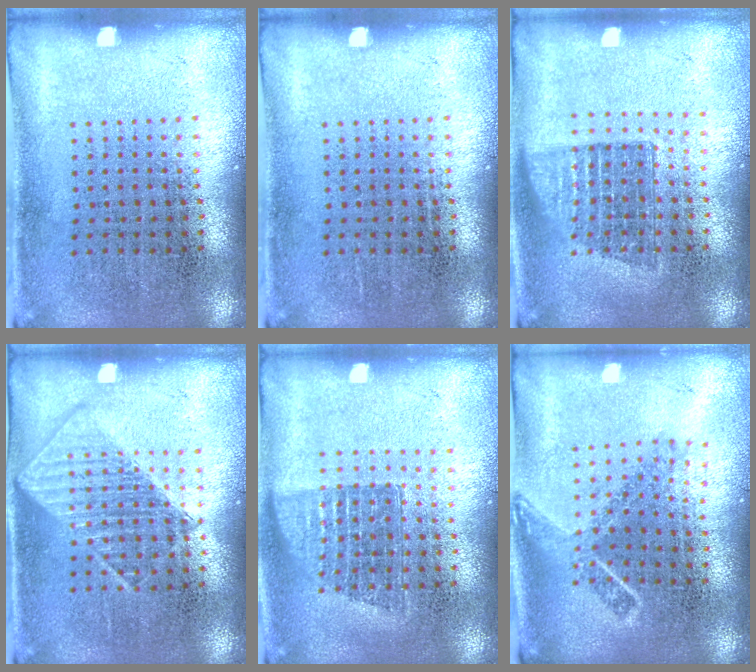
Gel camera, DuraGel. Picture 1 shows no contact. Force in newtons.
{"total": 0.0}
{"total": 1.4, "press": 1.2, "slide": 0.8}
{"total": 1.0, "press": 1.0, "slide": 0.1}
{"total": 1.2, "press": 1.1, "slide": 0.6}
{"total": 1.9, "press": 1.4, "slide": 1.3}